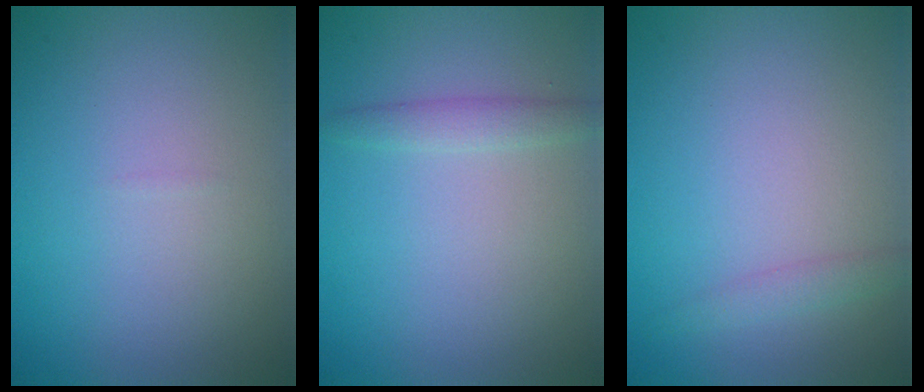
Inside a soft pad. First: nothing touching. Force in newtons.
{"total": 1.5, "press": 1.5, "slide": 0.1}
{"total": 1.2, "press": 1.2, "slide": 0.1}